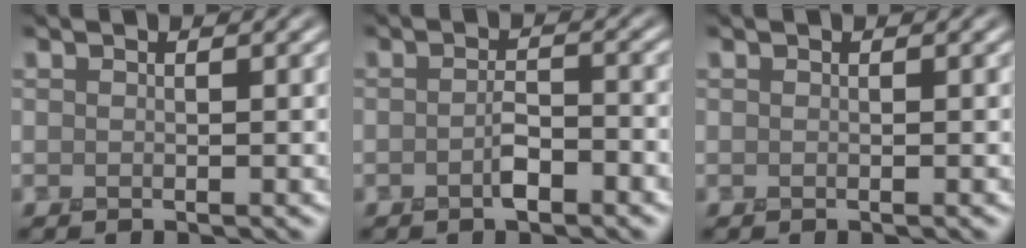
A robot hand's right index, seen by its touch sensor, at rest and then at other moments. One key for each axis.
{"total": 1.9, "fx": -1.0, "fy": 0.6, "fz": 1.5, "tx": -0.031, "ty": 0.005, "tz": -0.019}
{"total": 0.0}